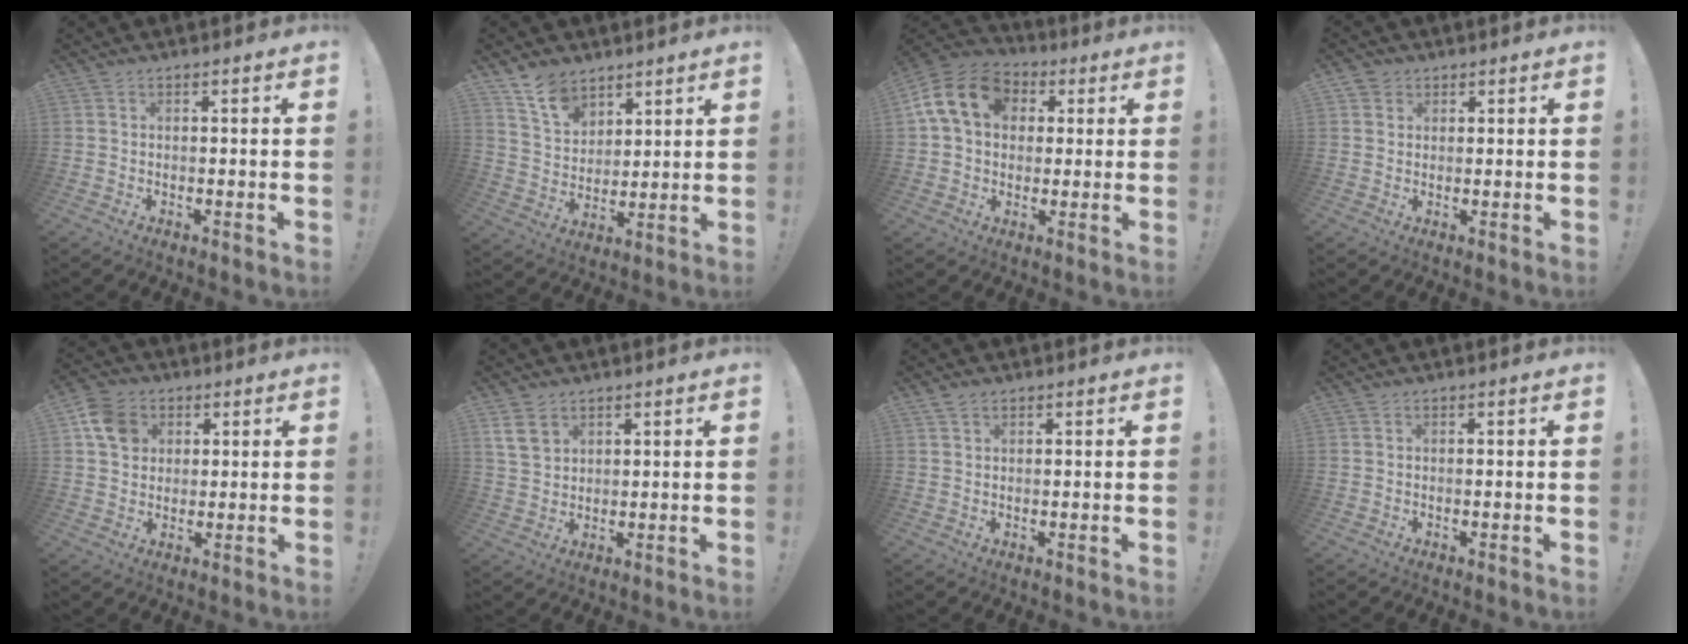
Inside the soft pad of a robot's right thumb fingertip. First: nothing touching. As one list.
[{"total": 10.3, "force": [7.8, 5.9, 3.2], "torque": [-0.060, -0.049, 0.153]}, {"total": 16.4, "force": [4.5, 12.3, 9.8], "torque": [-0.167, 0.004, 0.086]}, {"total": 2.8, "force": [1.5, 2.3, 0.3], "torque": [-0.003, -0.003, 0.026]}, {"total": 9.7, "force": [3.5, 7.9, 4.2], "torque": [-0.062, -0.005, 0.073]}, {"total": 6.9, "force": [3.9, 4.5, 3.4], "torque": [-0.052, -0.010, 0.078]}, {"total": 1.8, "force": [1.3, 1.0, 0.8], "torque": [-0.015, -0.001, 0.024]}, {"total": 0.0}]